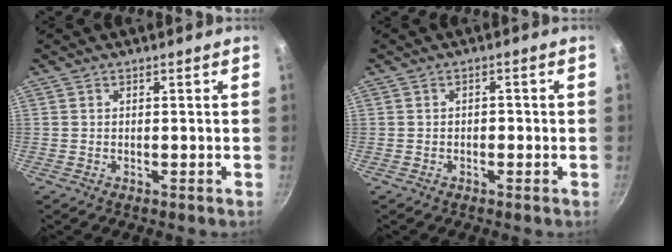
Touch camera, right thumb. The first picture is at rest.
{"total": 1.3, "force": [-0.4, 0.9, 0.8], "torque": [0.001, 0.005, -0.010]}